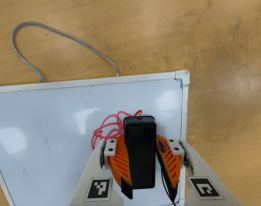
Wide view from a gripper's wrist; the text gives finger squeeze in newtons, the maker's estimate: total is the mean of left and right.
{"total": 14.7, "left": 14.1, "right": 15.3}